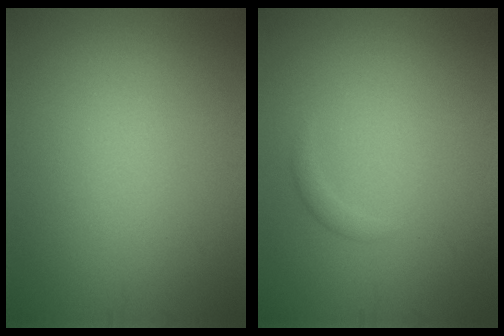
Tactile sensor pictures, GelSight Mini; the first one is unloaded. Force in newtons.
{"total": 0.8, "press": 0.8, "slide": 0.1}